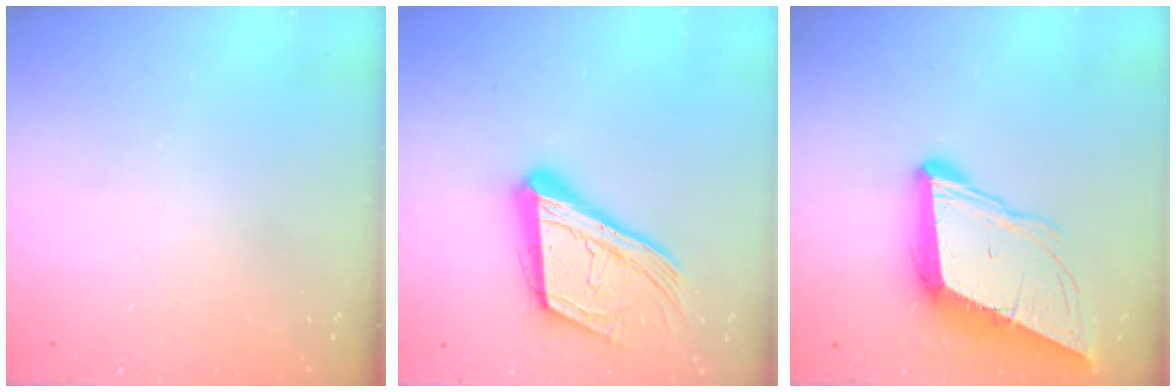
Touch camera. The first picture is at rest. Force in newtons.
{"total": 21.0, "press": 20.8, "slide": 2.7}
{"total": 11.1, "press": 10.6, "slide": 3.3}